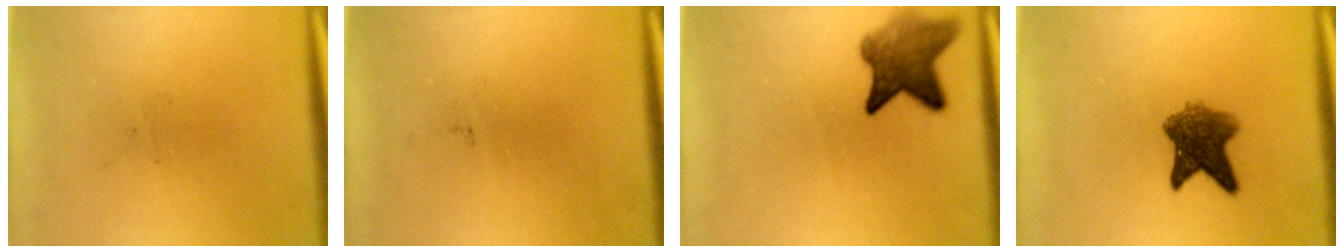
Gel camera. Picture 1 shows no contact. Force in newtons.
{"total": 0.0}
{"total": 6.2}
{"total": 6.3}